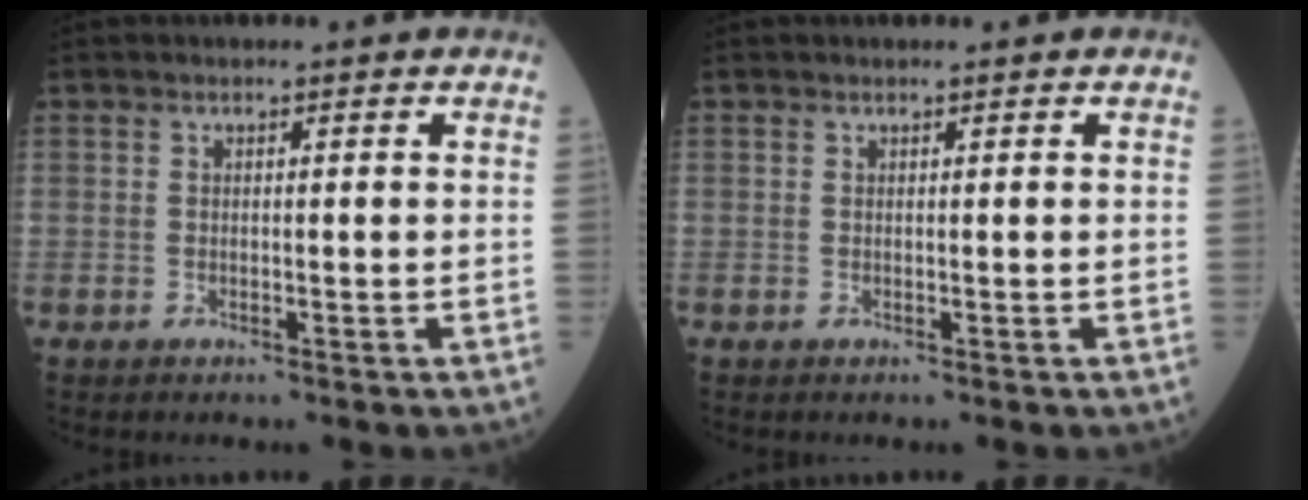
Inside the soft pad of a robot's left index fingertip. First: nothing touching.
{"total": 0.0}